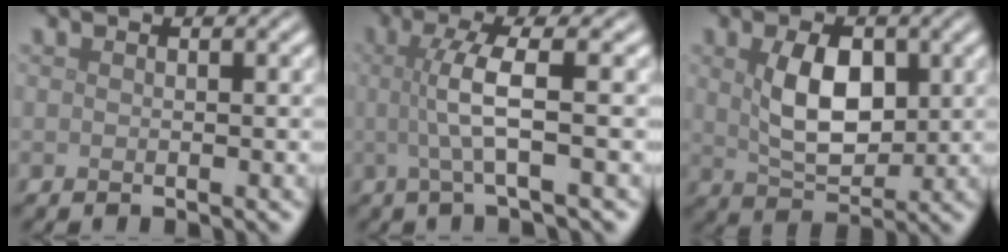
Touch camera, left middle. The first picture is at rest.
{"total": 4.2, "force": [0.1, 0.8, 4.1], "torque": [-0.075, 0.003, -0.001]}
{"total": 5.5, "force": [1.0, 3.2, 4.3], "torque": [-0.087, -0.002, 0.023]}